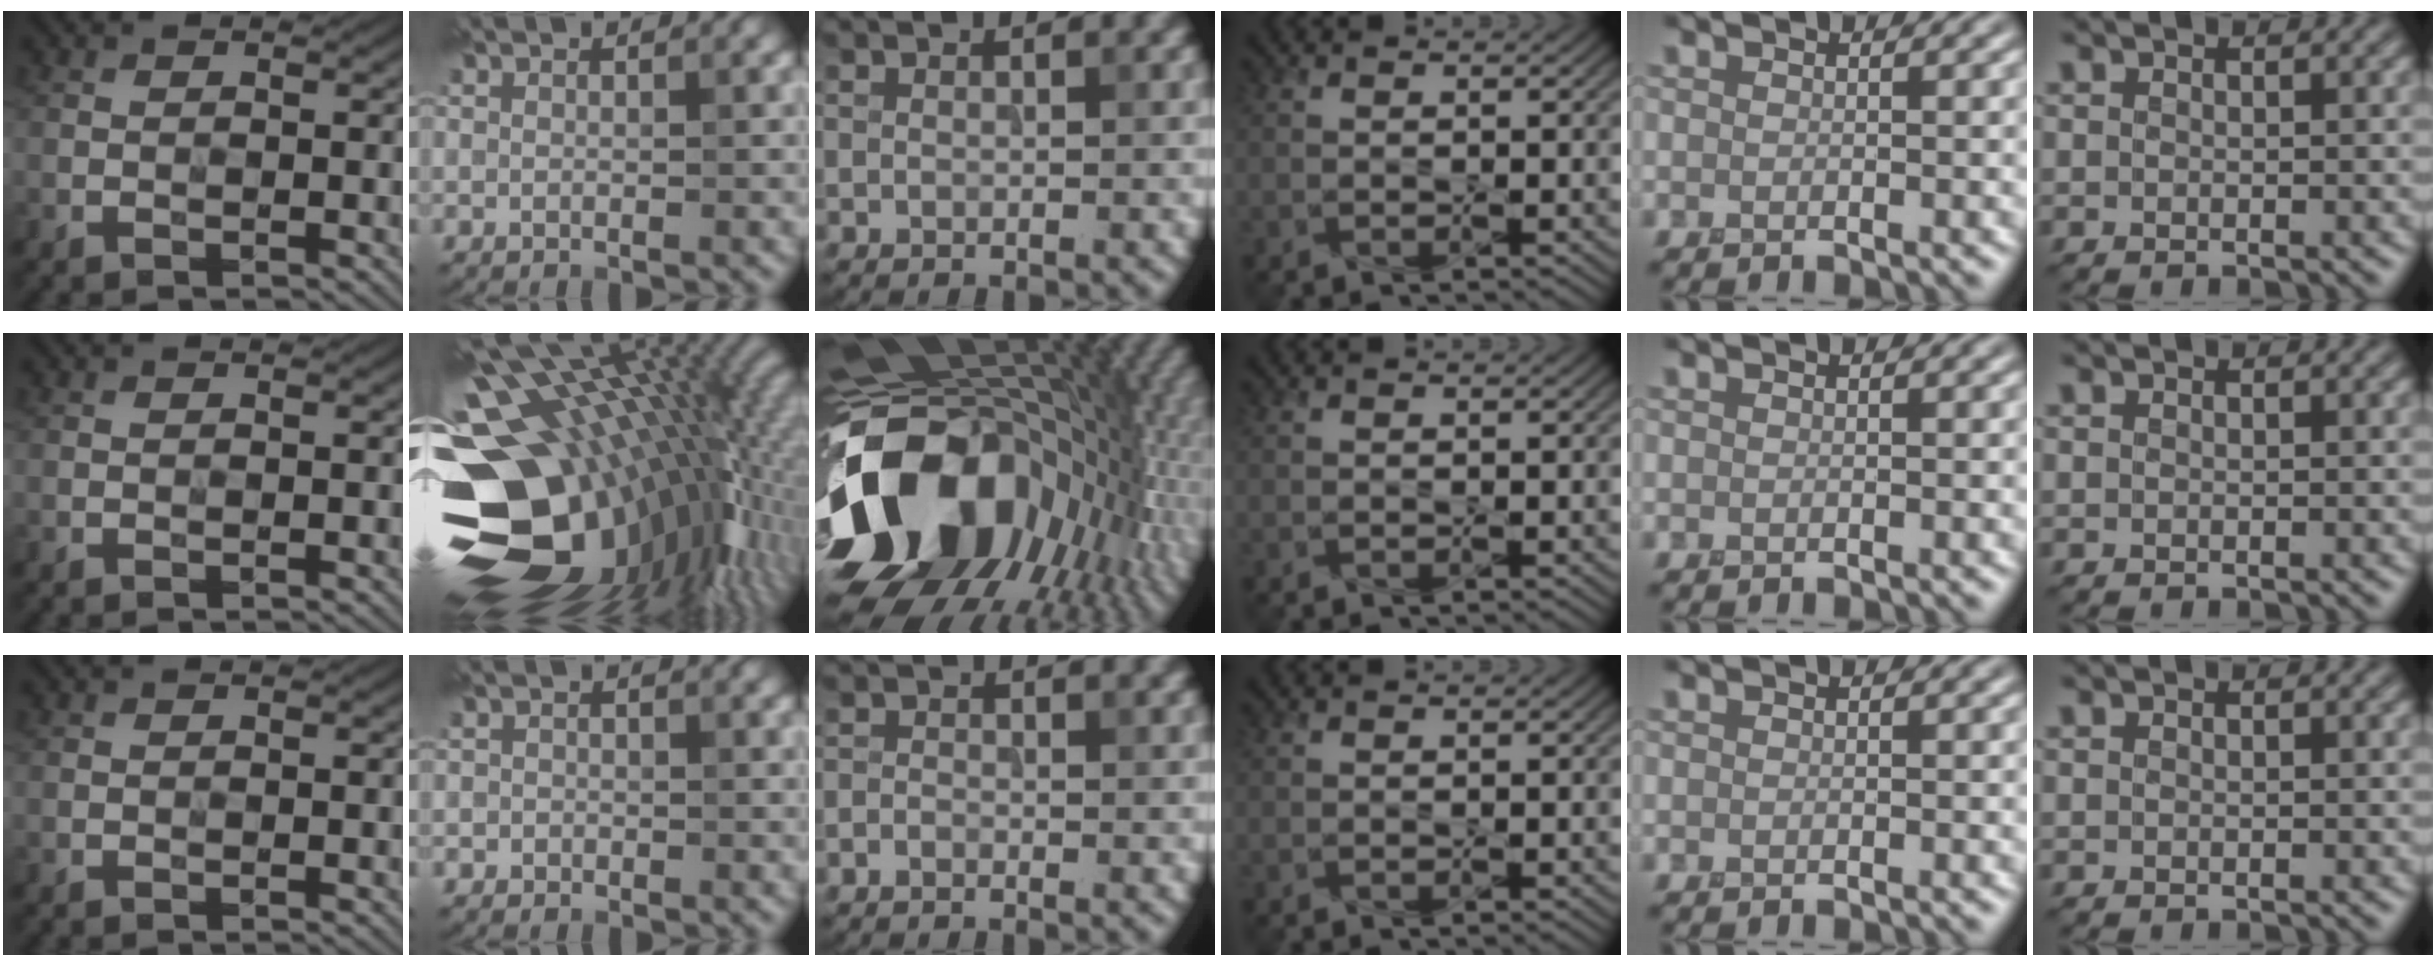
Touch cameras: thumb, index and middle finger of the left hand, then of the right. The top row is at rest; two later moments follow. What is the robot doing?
{"motion": "press", "object": "button"}